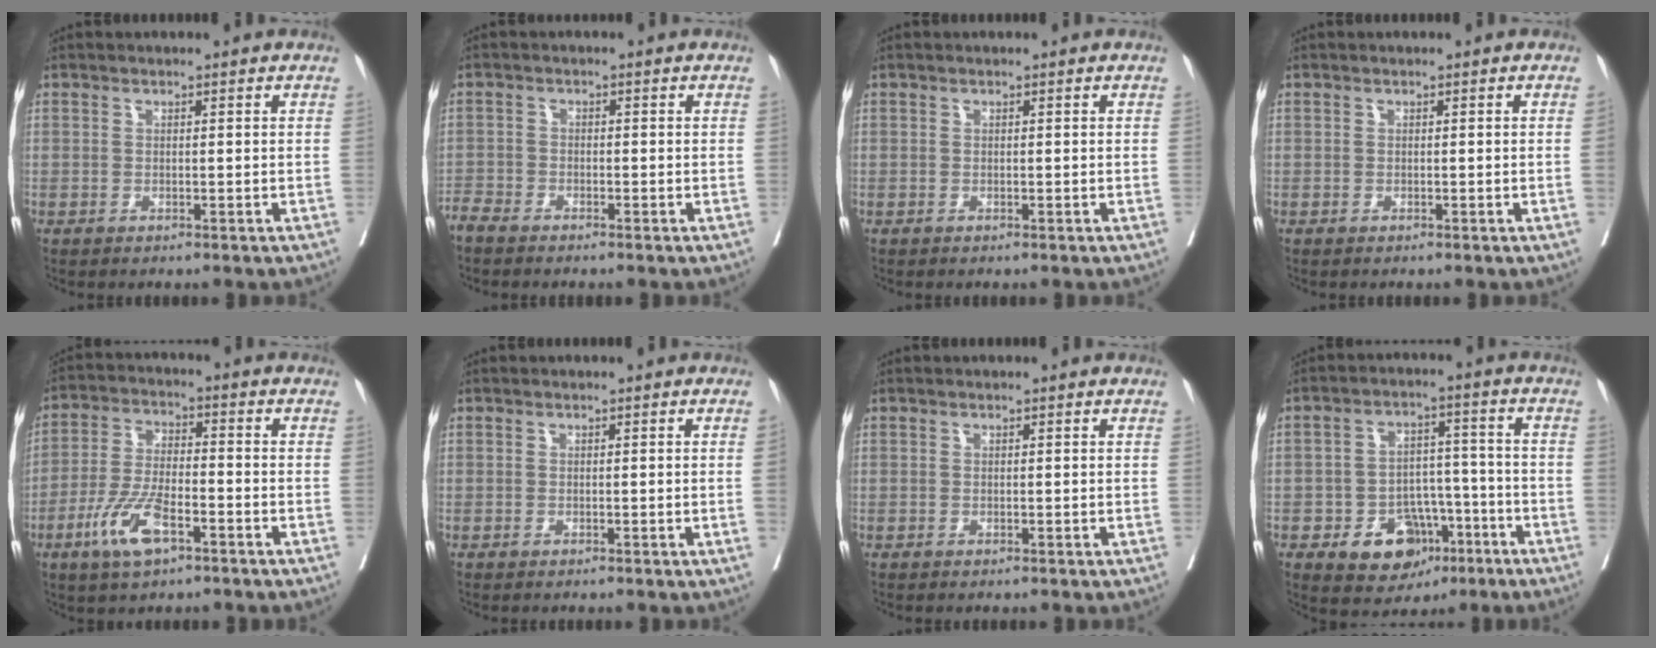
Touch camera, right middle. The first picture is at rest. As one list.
[{"total": 2.5, "force": [-2.4, 0.5, 0.5], "torque": [-0.009, -0.006, -0.049]}, {"total": 0.0}, {"total": 0.6, "force": [-0.1, -0.3, 0.6], "torque": [-0.006, 0.001, -0.002]}, {"total": 8.8, "force": [-4.5, 2.6, 7.1], "torque": [-0.152, -0.008, -0.086]}, {"total": 1.0, "force": [-0.1, -0.4, 0.9], "torque": [-0.011, 0.000, -0.001]}, {"total": 0.0}, {"total": 9.3, "force": [-4.6, 6.3, 5.0], "torque": [-0.068, 0.018, -0.065]}]